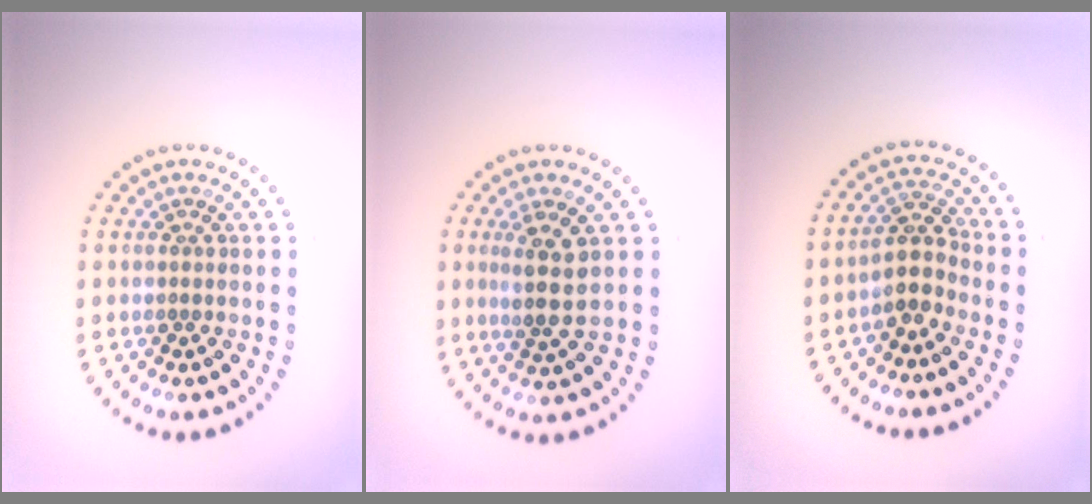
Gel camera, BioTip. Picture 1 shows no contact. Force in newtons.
{"total": 3.0, "press": 2.5, "slide": 1.7}
{"total": 2.7, "press": 2.3, "slide": 1.5}